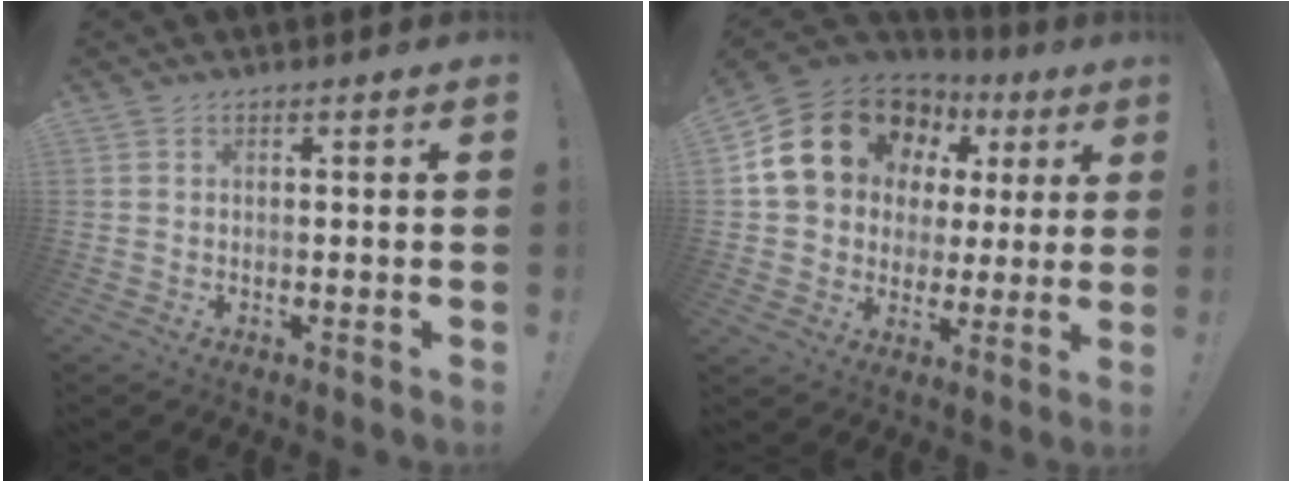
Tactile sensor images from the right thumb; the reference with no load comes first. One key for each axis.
{"total": 19.9, "fx": 9.6, "fy": 14.3, "fz": 10.1, "tx": -0.156, "ty": -0.045, "tz": 0.200}